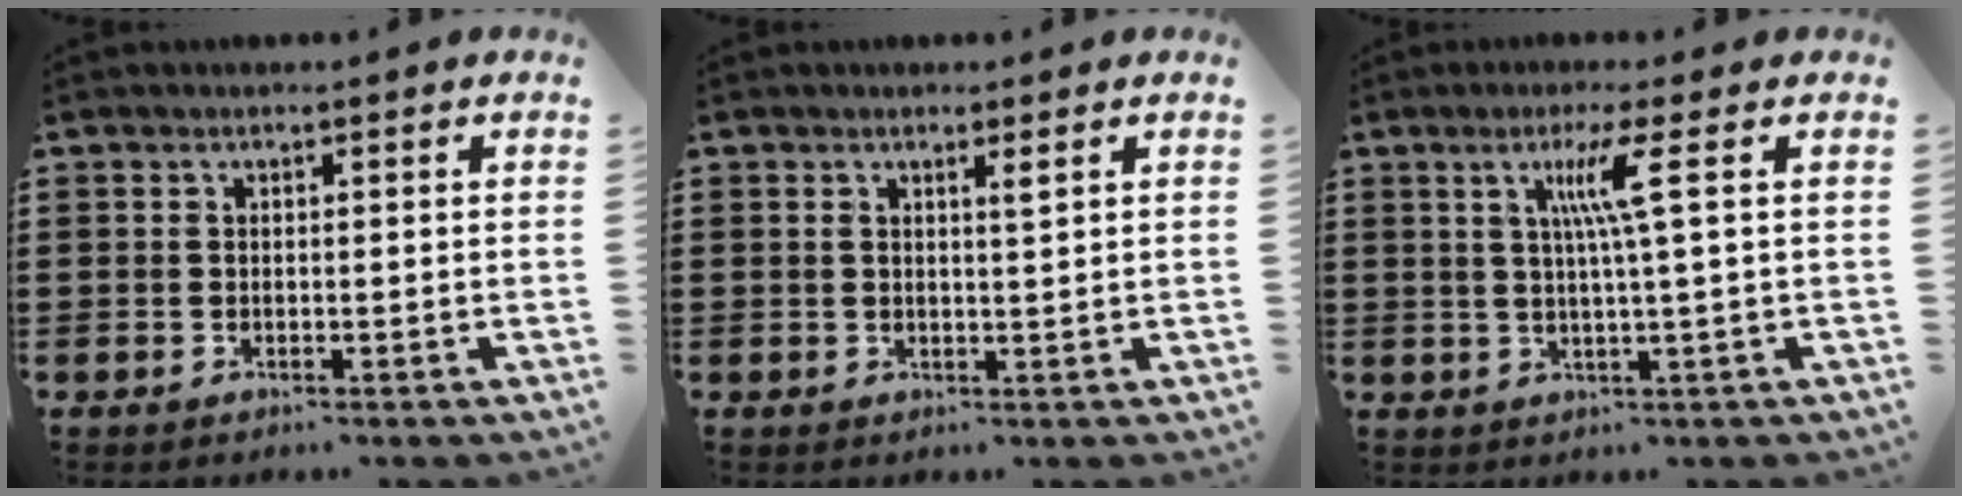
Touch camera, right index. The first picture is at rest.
{"total": 1.2, "force": [0.7, 0.0, 1.0], "torque": [-0.020, -0.002, 0.011]}
{"total": 6.1, "force": [1.8, -1.0, 5.7], "torque": [-0.114, -0.004, 0.021]}